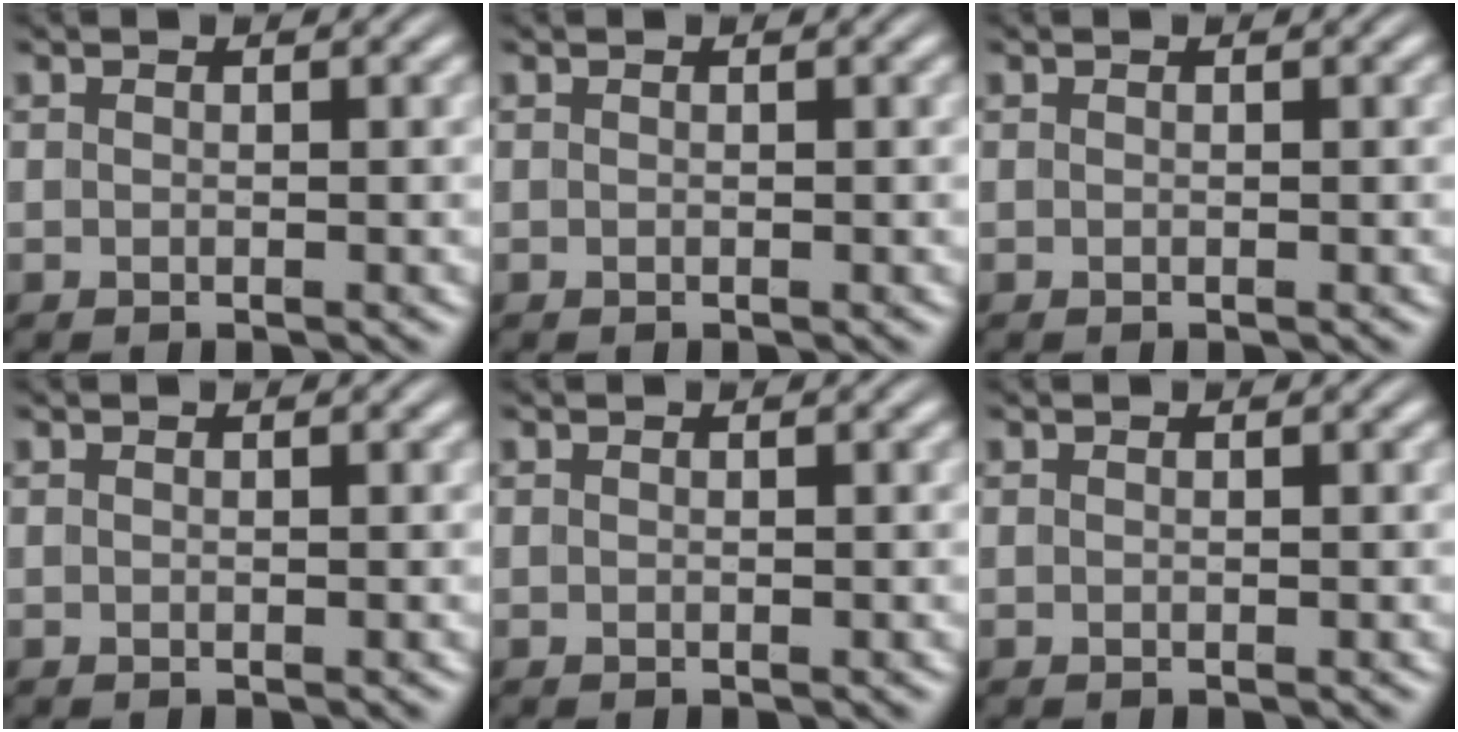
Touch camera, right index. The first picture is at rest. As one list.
[{"total": 0.0}, {"total": 0.0}, {"total": 0.0}, {"total": 0.0}, {"total": 0.0}]